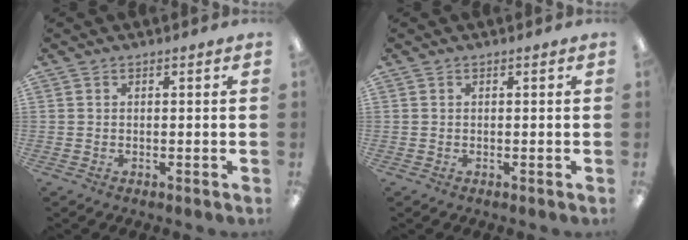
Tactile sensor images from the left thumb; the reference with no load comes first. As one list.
[{"total": 0.0}]